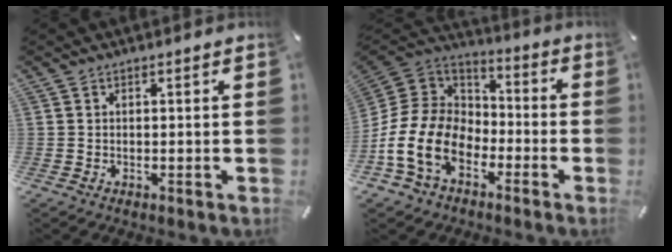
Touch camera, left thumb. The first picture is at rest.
{"total": 15.7, "force": [-7.3, 11.1, 8.5], "torque": [-0.197, 0.022, -0.130]}